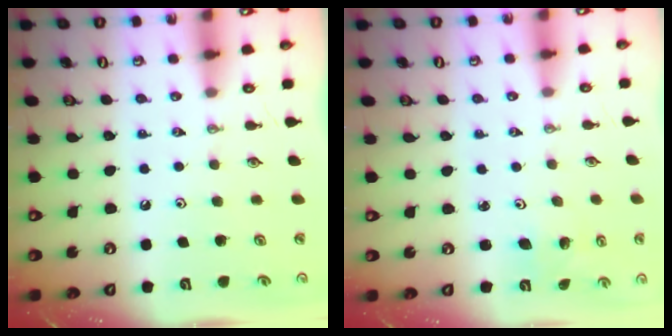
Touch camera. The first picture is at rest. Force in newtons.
{"total": 2.0, "press": 2.0, "slide": 0.1}